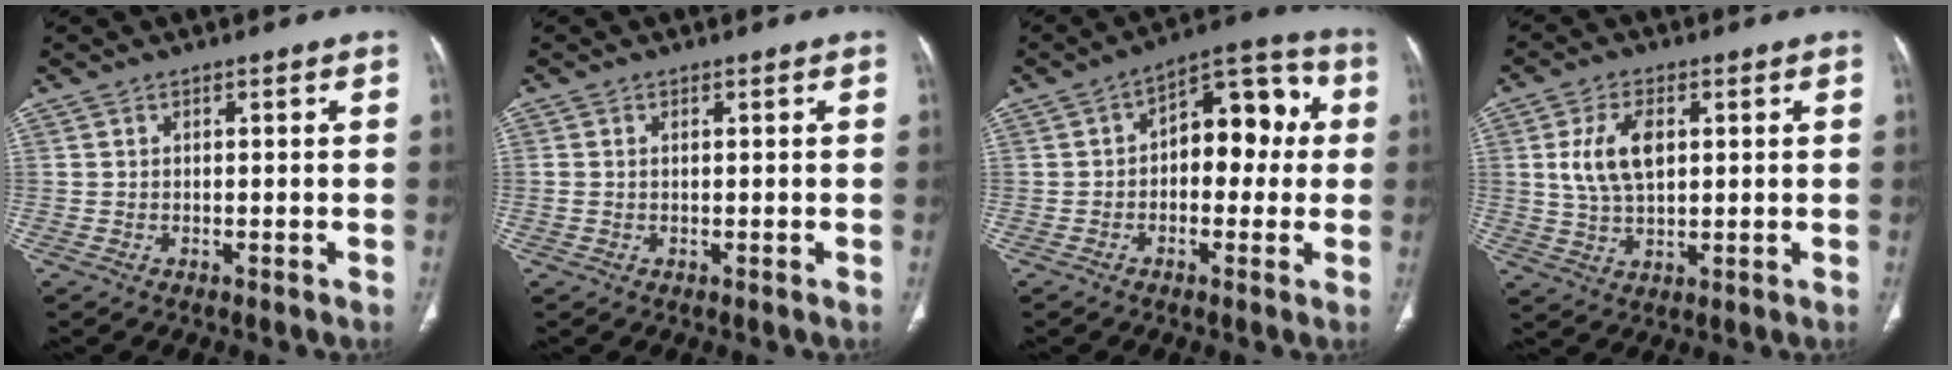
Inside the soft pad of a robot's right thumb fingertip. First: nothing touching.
{"total": 1.0, "force": [0.1, 0.6, 0.7], "torque": [-0.028, 0.009, 0.007]}
{"total": 12.7, "force": [1.0, 7.6, 10.1], "torque": [-0.091, 0.041, 0.001]}
{"total": 8.9, "force": [2.0, 4.9, 7.1], "torque": [-0.136, -0.001, 0.043]}